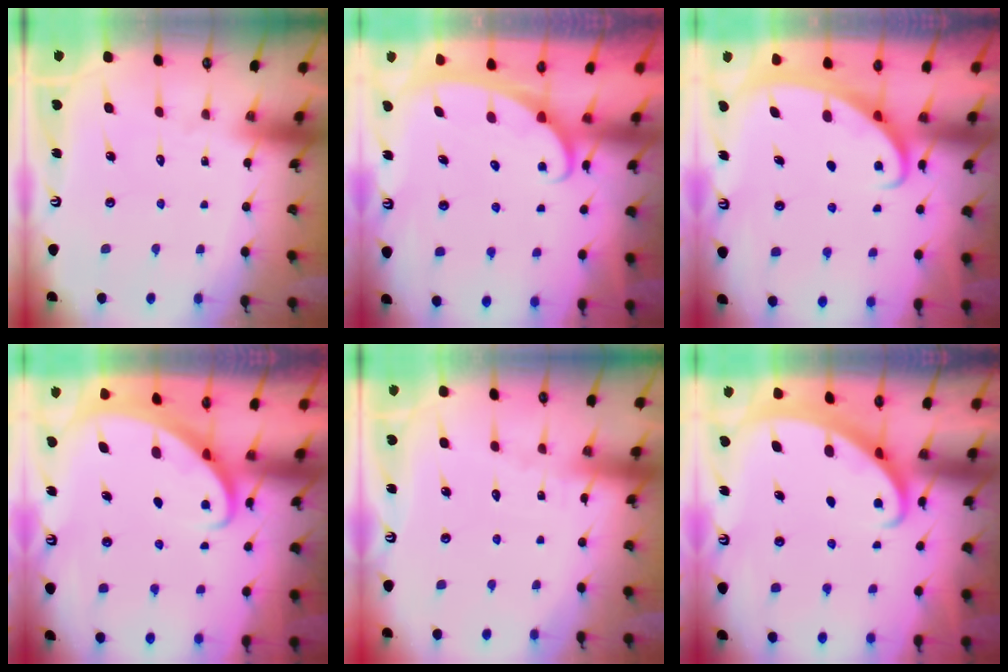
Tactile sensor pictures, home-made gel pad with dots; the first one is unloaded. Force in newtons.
{"total": 2.4, "press": 2.3, "slide": 0.4}
{"total": 2.3, "press": 2.3, "slide": 0.3}
{"total": 2.6, "press": 2.6, "slide": 0.3}
{"total": 3.3, "press": 3.3, "slide": 0.4}
{"total": 2.6, "press": 2.6, "slide": 0.2}